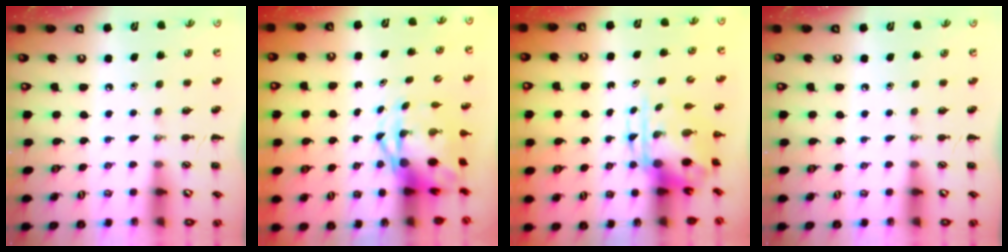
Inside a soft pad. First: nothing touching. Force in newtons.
{"total": 5.4, "press": 5.2, "slide": 1.2}
{"total": 6.1, "press": 5.9, "slide": 1.4}
{"total": 0.0}